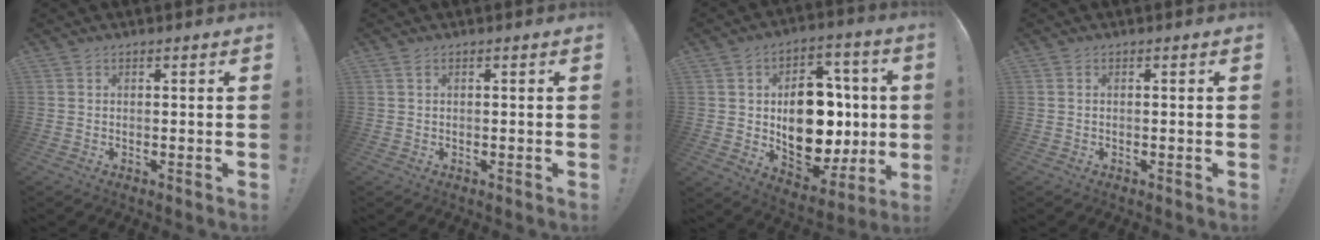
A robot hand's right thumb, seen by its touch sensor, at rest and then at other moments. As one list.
[{"total": 0.7, "force": [0.3, 0.2, 0.5], "torque": [-0.005, -0.002, 0.003]}, {"total": 19.3, "force": [1.1, 13.8, 13.5], "torque": [-0.204, -0.007, 0.039]}, {"total": 0.0}]